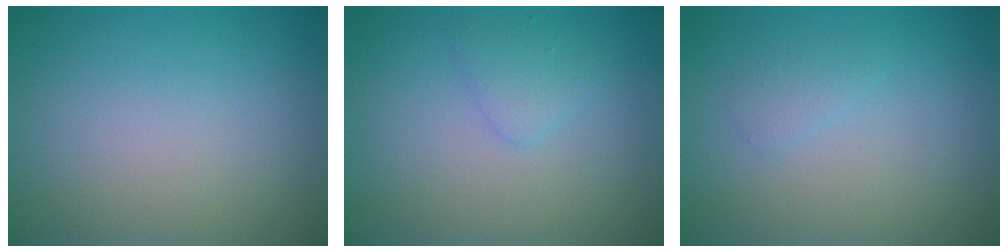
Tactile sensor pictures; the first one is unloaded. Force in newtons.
{"total": 1.5, "press": 1.5, "slide": 0.0}
{"total": 0.9, "press": 0.9, "slide": 0.0}